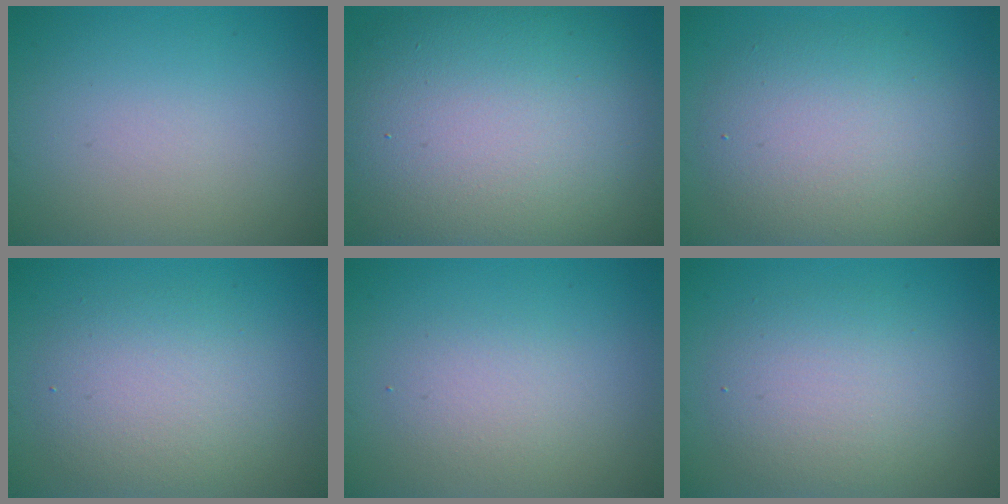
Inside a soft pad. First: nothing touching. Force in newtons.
{"total": 15.9, "press": 15.9, "slide": 0.8}
{"total": 6.4, "press": 6.4, "slide": 0.4}
{"total": 4.0, "press": 4.0, "slide": 0.2}
{"total": 1.9, "press": 1.9, "slide": 0.2}
{"total": 4.2, "press": 4.2, "slide": 0.0}